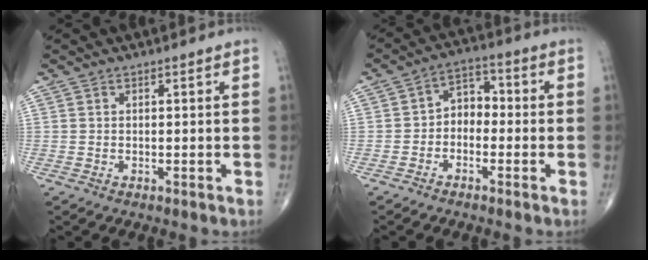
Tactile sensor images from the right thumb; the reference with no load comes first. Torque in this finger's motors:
{"motor_torque": [-0.01, 0.10, 0.09, -0.06, 0.08]}